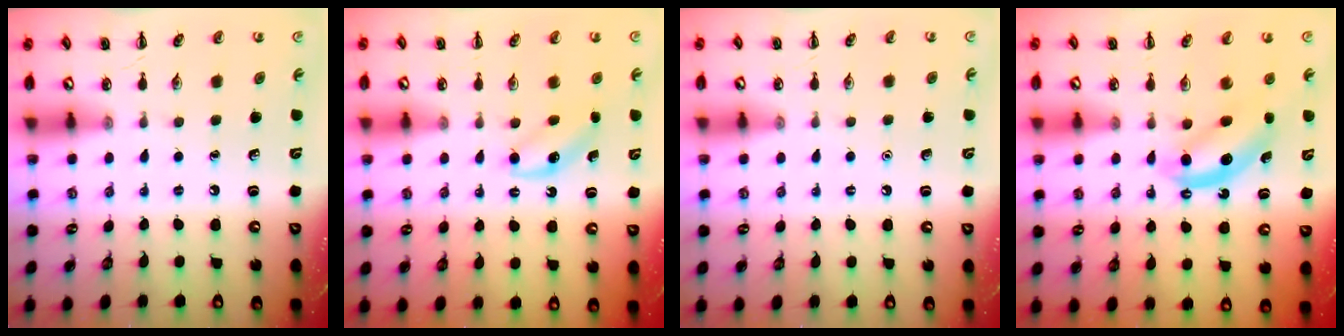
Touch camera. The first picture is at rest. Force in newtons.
{"total": 5.1, "press": 4.8, "slide": 1.4}
{"total": 1.6, "press": 1.6, "slide": 0.1}
{"total": 7.0, "press": 6.9, "slide": 1.2}